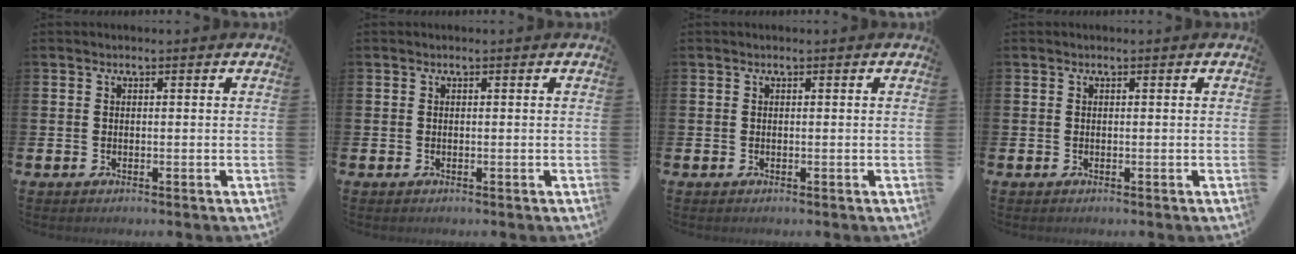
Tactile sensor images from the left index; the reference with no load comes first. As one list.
[{"total": 0.0}, {"total": 0.0}, {"total": 0.0}]